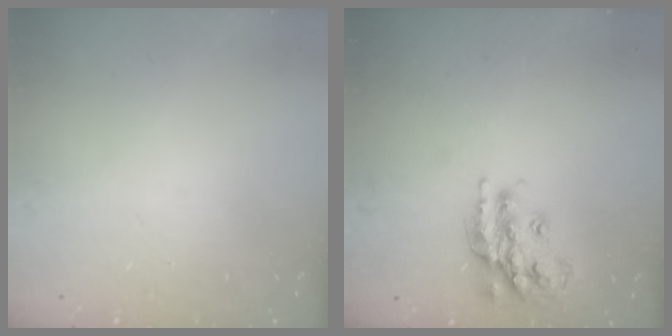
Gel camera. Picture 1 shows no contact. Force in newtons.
{"total": 17.5, "press": 17.5, "slide": 1.3}